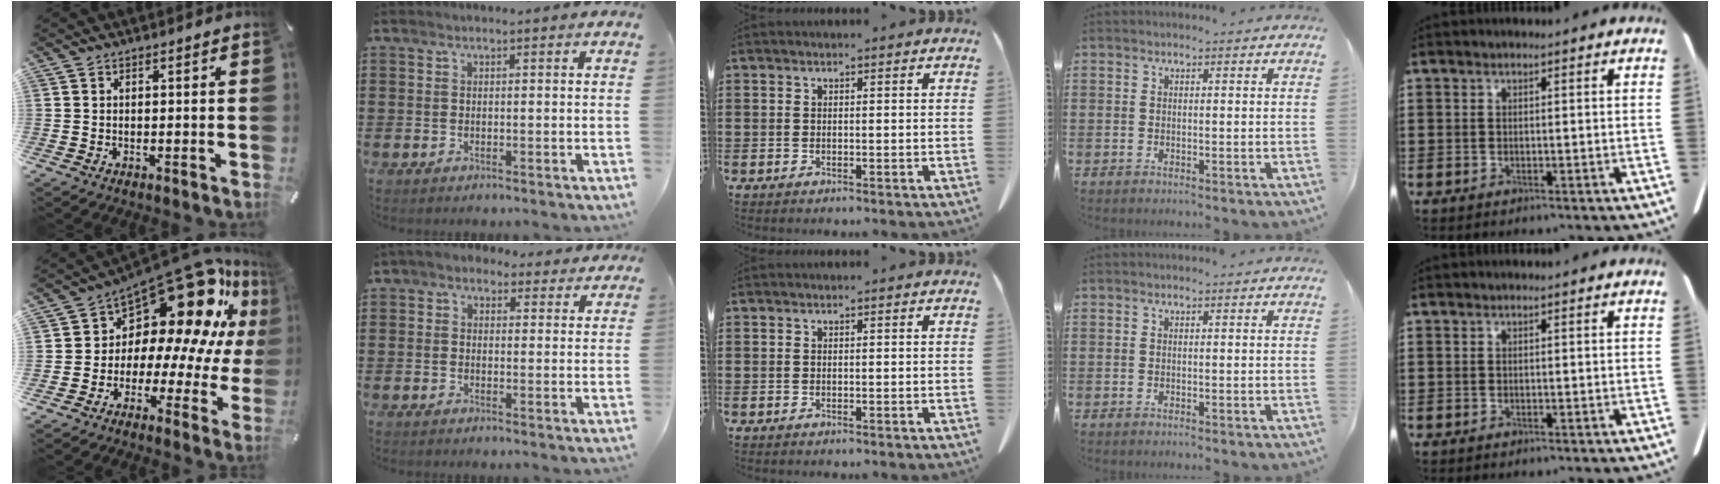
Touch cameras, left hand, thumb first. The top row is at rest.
{"thumb": {"total": 19.0, "force": [12.1, 9.6, 11.0], "torque": [-0.154, -0.116, 0.204]}, "index": {"total": 2.9, "force": [1.9, 2.0, 0.8], "torque": [-0.025, 0.003, 0.034]}}